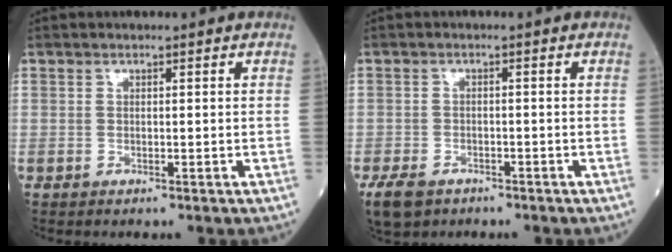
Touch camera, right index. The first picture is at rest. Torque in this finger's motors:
{"motor_torque": [0.32, -0.27, 0.08, 0.07]}